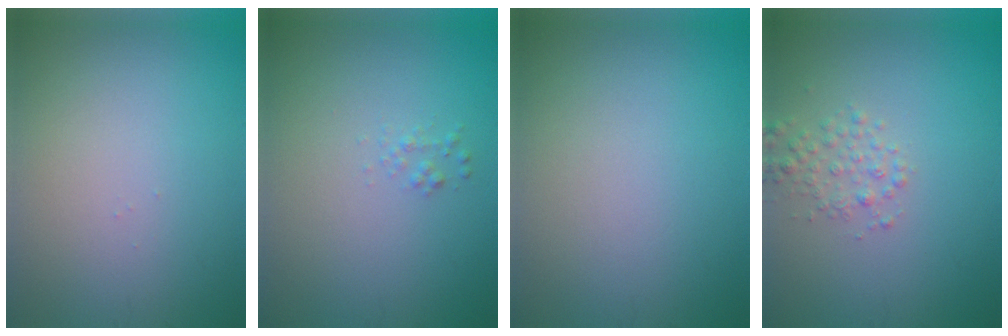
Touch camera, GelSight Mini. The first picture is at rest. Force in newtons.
{"total": 0.7, "press": 0.7, "slide": 0.0}
{"total": 0.0}
{"total": 1.8, "press": 1.8, "slide": 0.1}